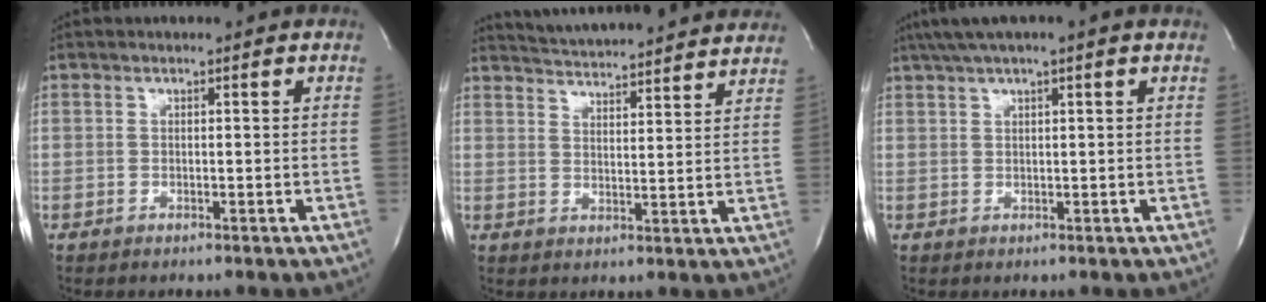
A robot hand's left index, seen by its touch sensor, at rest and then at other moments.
{"total": 19.6, "force": [18.4, 1.5, 6.5], "torque": [-0.108, 0.004, 0.243]}
{"total": 6.1, "force": [4.2, -0.3, 4.4], "torque": [-0.078, 0.032, 0.071]}